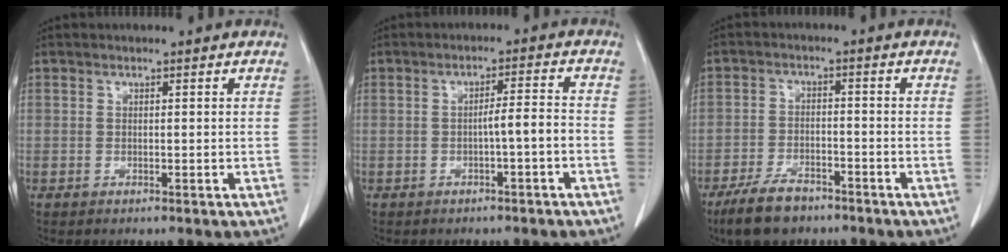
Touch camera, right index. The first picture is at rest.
{"total": 3.3, "force": [-1.2, 0.0, 3.1], "torque": [-0.046, 0.008, -0.019]}
{"total": 7.0, "force": [-5.3, 2.8, 3.5], "torque": [-0.073, -0.006, -0.092]}